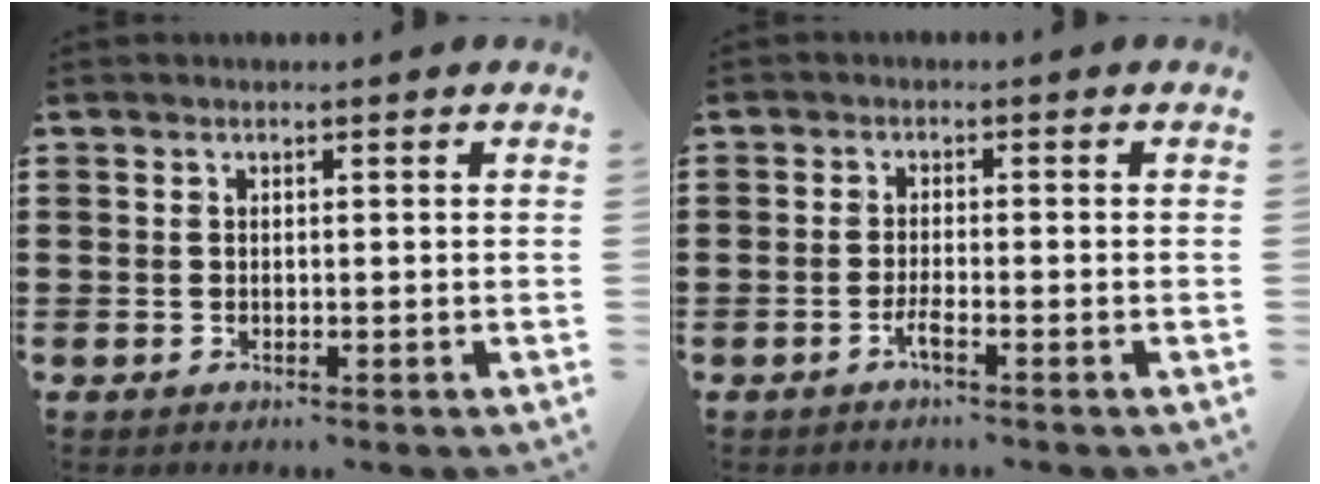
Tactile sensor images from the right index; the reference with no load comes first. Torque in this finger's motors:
{"motor_torque": [1.79, 0.35, 0.09, -0.02]}